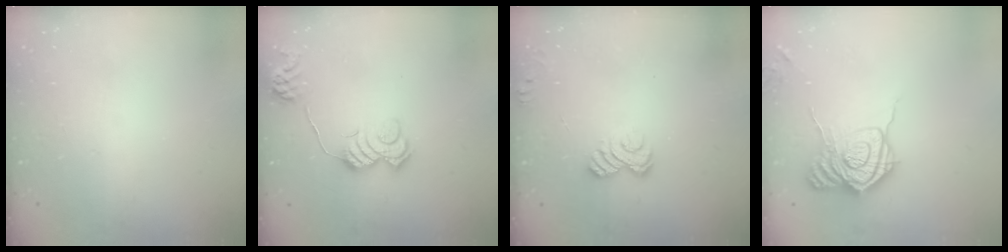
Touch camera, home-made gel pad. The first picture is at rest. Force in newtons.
{"total": 11.1, "press": 11.0, "slide": 0.7}
{"total": 6.0, "press": 5.8, "slide": 1.3}
{"total": 16.7, "press": 16.7, "slide": 0.6}